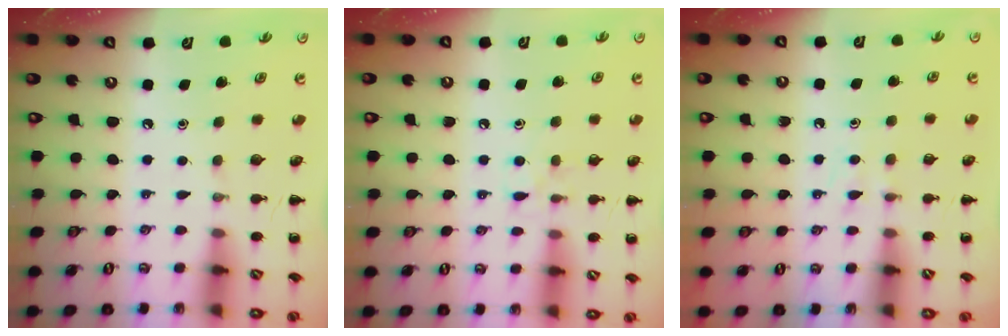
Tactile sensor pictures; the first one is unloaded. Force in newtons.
{"total": 6.5, "press": 6.2, "slide": 2.2}
{"total": 3.0, "press": 2.7, "slide": 1.4}